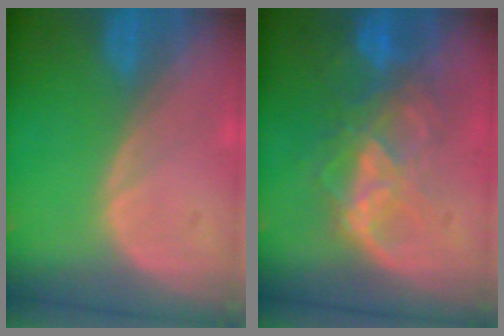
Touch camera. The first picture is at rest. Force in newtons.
{"total": 8.7, "press": 7.5, "slide": 4.3}